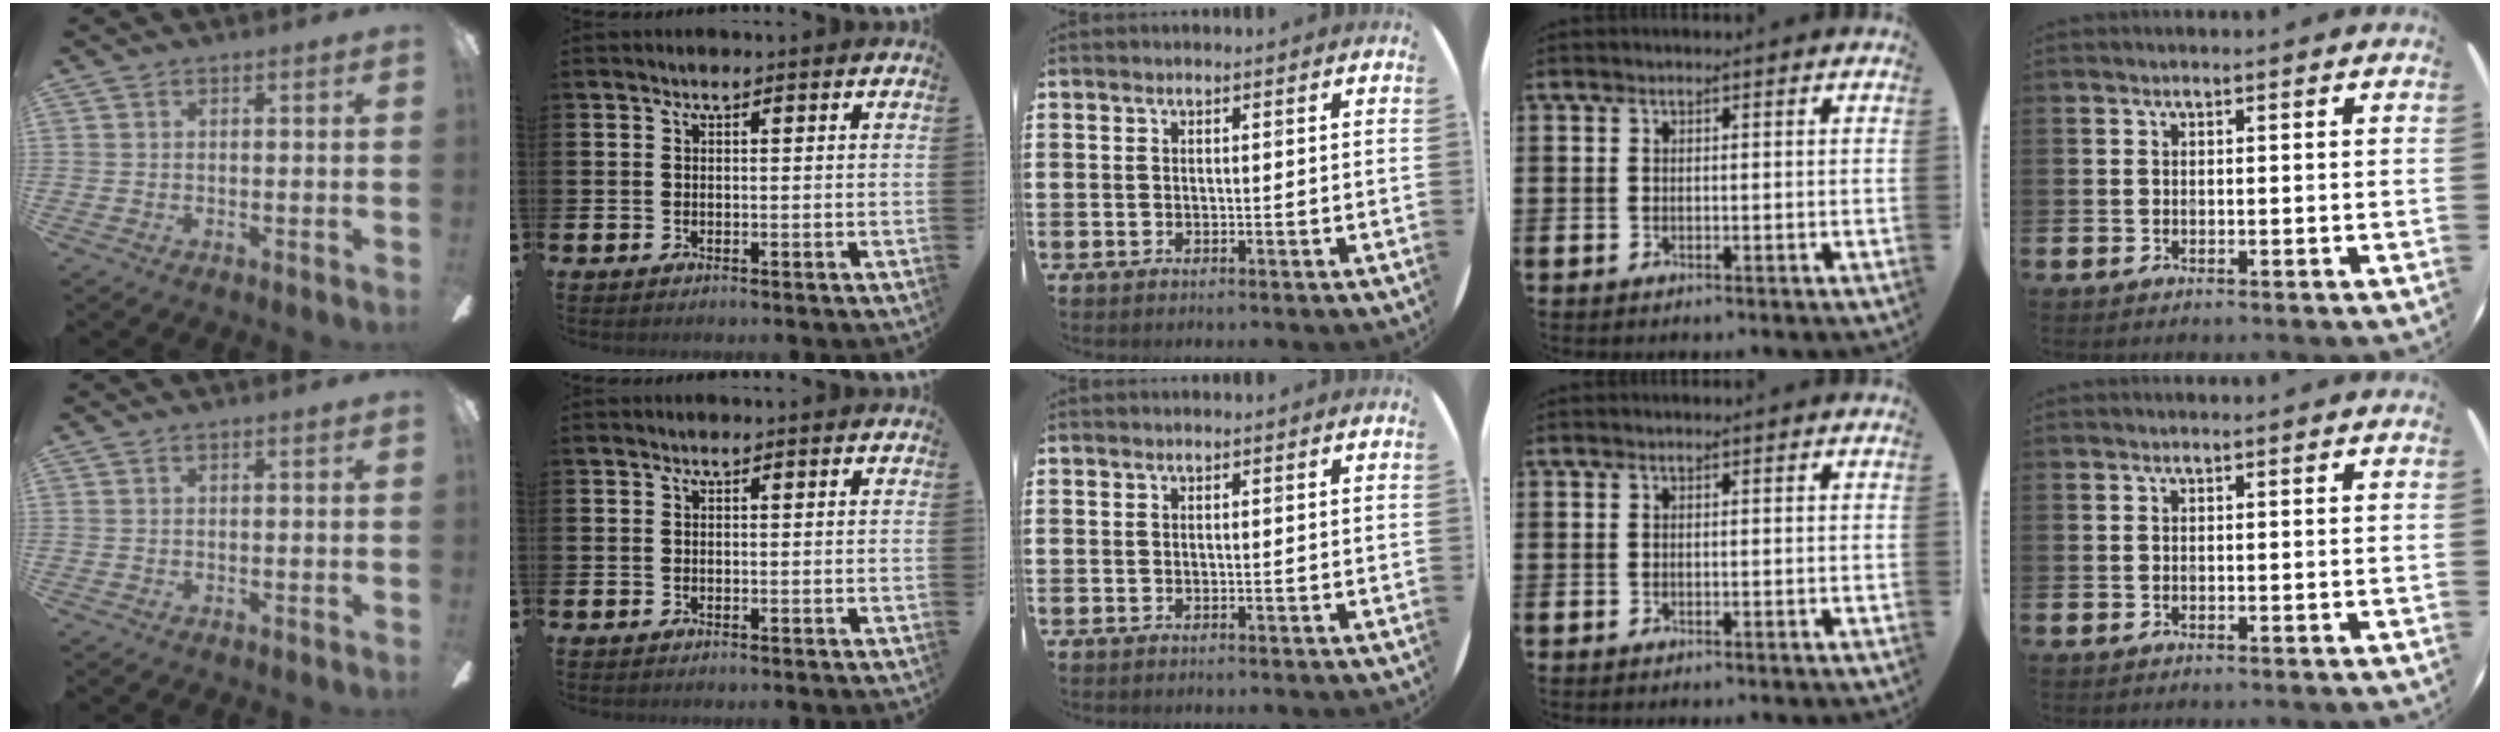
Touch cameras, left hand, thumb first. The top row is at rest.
{}